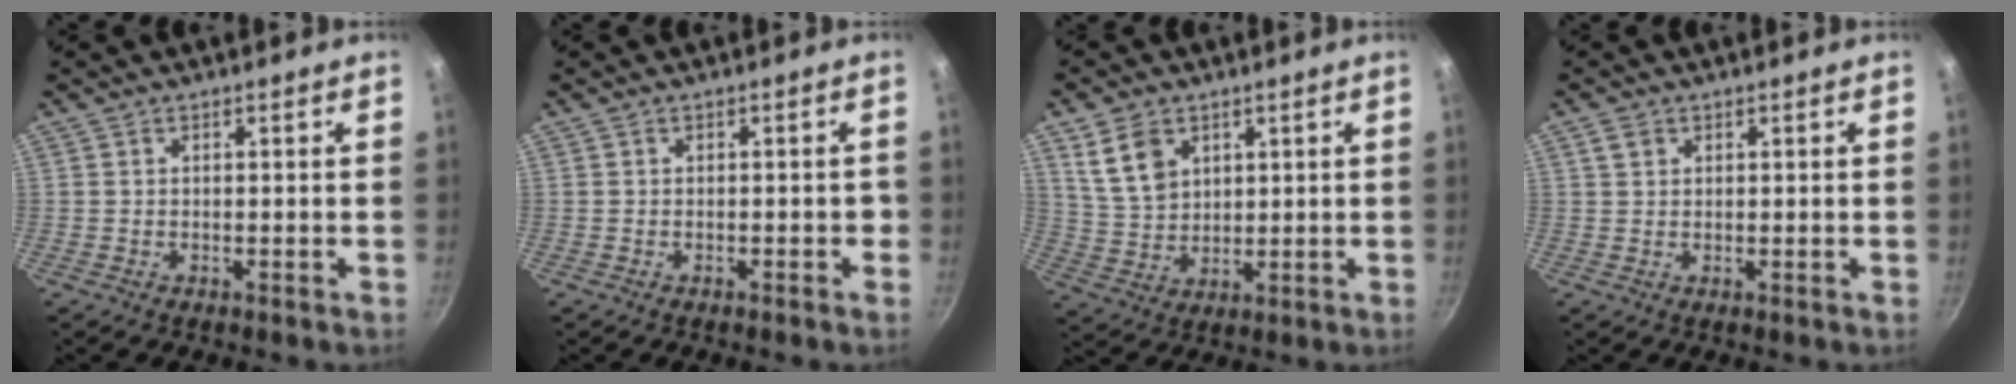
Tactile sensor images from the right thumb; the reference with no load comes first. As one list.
[{"total": 1.1, "force": [-0.4, 0.6, 0.7], "torque": [-0.001, 0.009, -0.006]}, {"total": 8.2, "force": [3.5, 6.3, 3.8], "torque": [-0.047, -0.013, 0.079]}, {"total": 1.8, "force": [0.8, 1.4, 0.8], "torque": [-0.009, 0.002, 0.014]}]